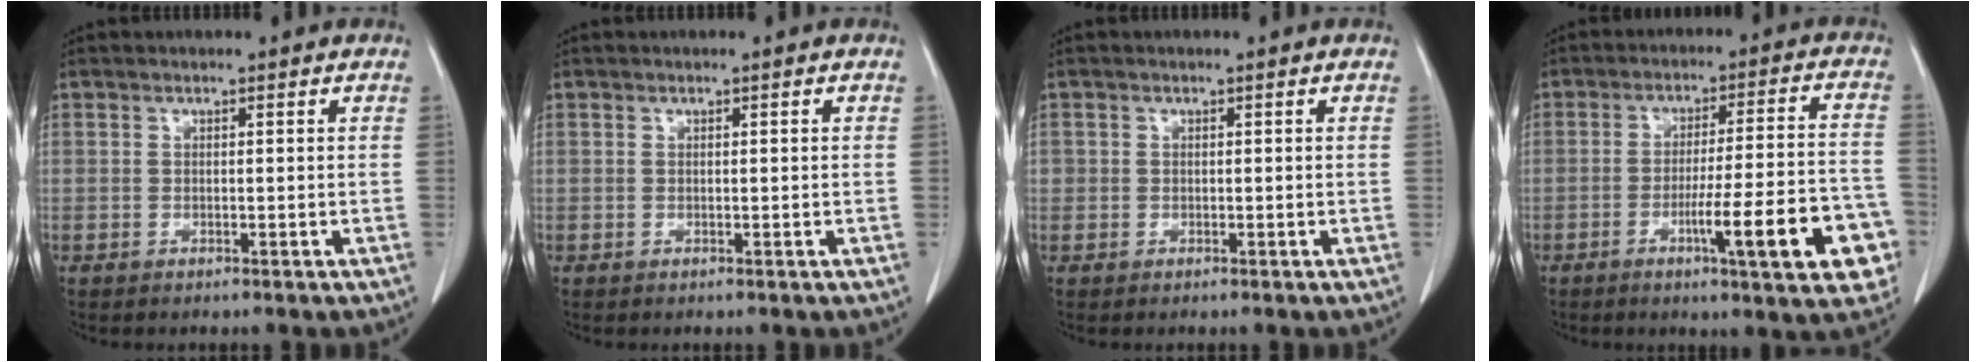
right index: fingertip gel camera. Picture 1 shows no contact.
{"total": 0.0}
{"total": 0.7, "force": [0.0, 0.7, 0.0], "torque": [0.010, 0.006, -0.002]}
{"total": 15.0, "force": [-5.9, 1.6, 13.7], "torque": [-0.158, 0.013, -0.075]}